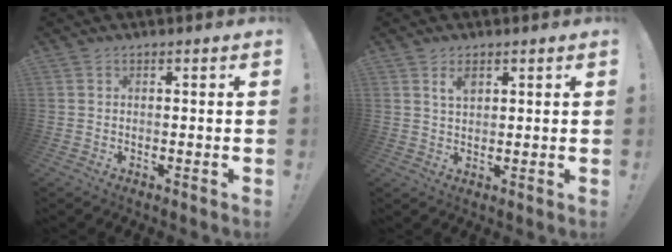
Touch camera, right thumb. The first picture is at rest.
{"total": 3.2, "force": [1.7, 1.6, 2.2], "torque": [-0.026, -0.007, 0.027]}